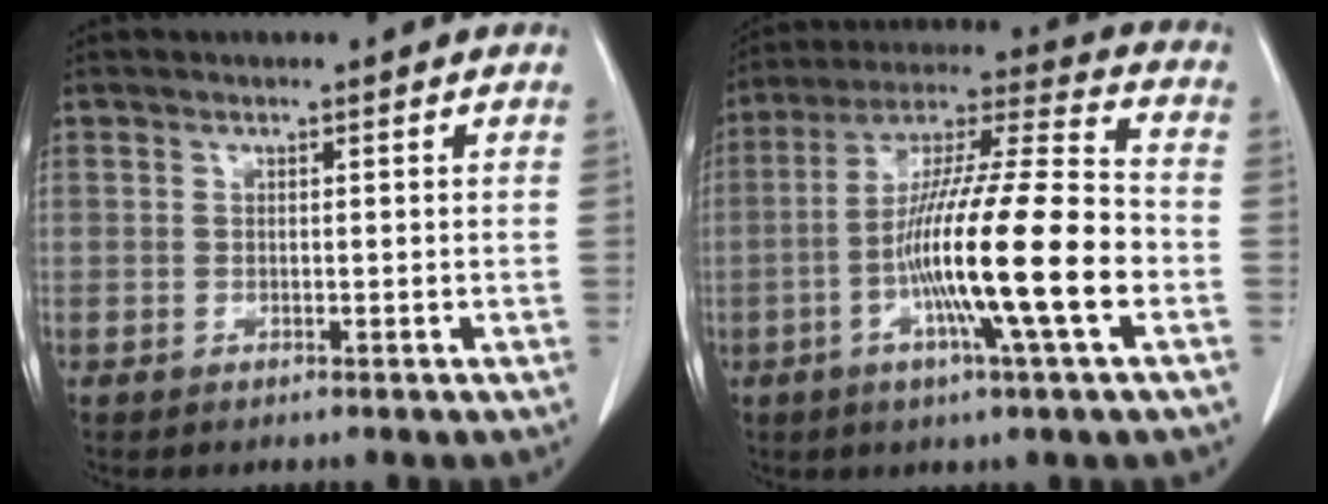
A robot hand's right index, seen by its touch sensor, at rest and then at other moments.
{"total": 18.9, "force": [-5.1, 0.2, 18.2], "torque": [-0.324, -0.007, -0.096]}